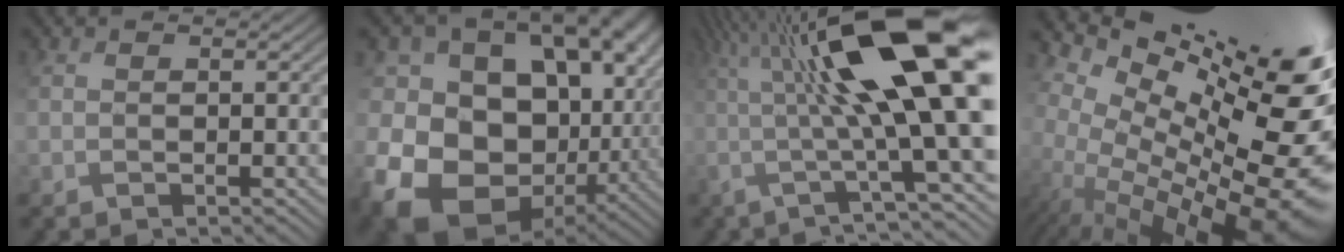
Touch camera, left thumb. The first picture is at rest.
{"total": 21.3, "force": [-2.1, 16.7, 13.1], "torque": [-0.247, -0.020, -0.024]}
{"total": 19.1, "force": [3.0, 4.3, 18.3], "torque": [-0.277, 0.019, 0.068]}
{"total": 16.7, "force": [1.1, 8.2, 14.5], "torque": [-0.175, -0.021, 0.056]}